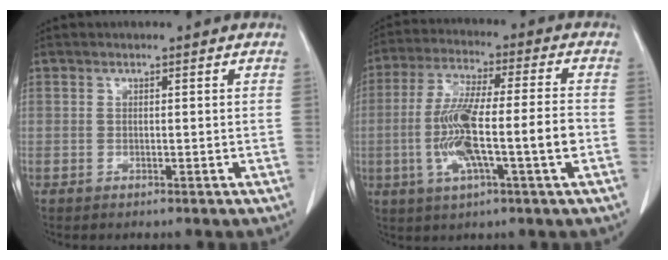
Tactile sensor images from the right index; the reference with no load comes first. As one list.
[{"total": 13.0, "force": [-2.7, 0.9, 12.7], "torque": [-0.245, 0.005, -0.048]}]